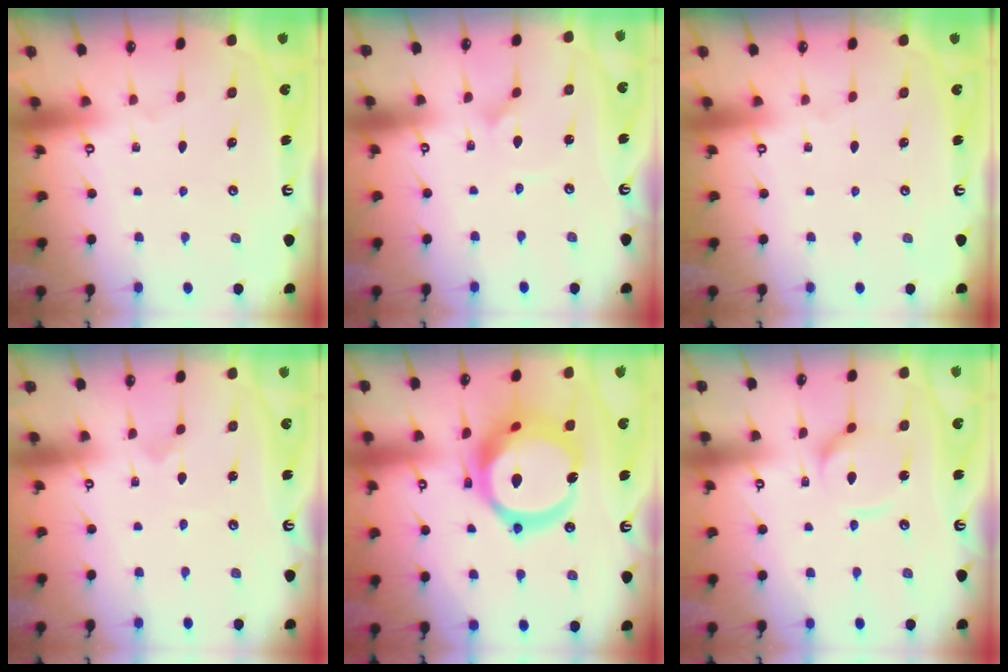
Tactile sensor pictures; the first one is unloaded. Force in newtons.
{"total": 1.4, "press": 1.4, "slide": 0.1}
{"total": 0.0}
{"total": 0.0}
{"total": 24.0, "press": 23.9, "slide": 2.6}
{"total": 8.2, "press": 8.2, "slide": 0.8}